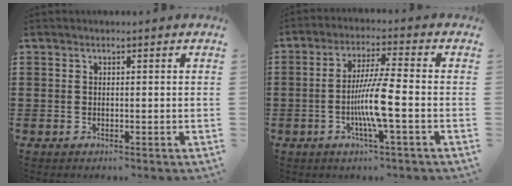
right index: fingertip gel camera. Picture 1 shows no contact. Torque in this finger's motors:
{"motor_torque": [1.65, 0.49, 0.30, 0.21]}